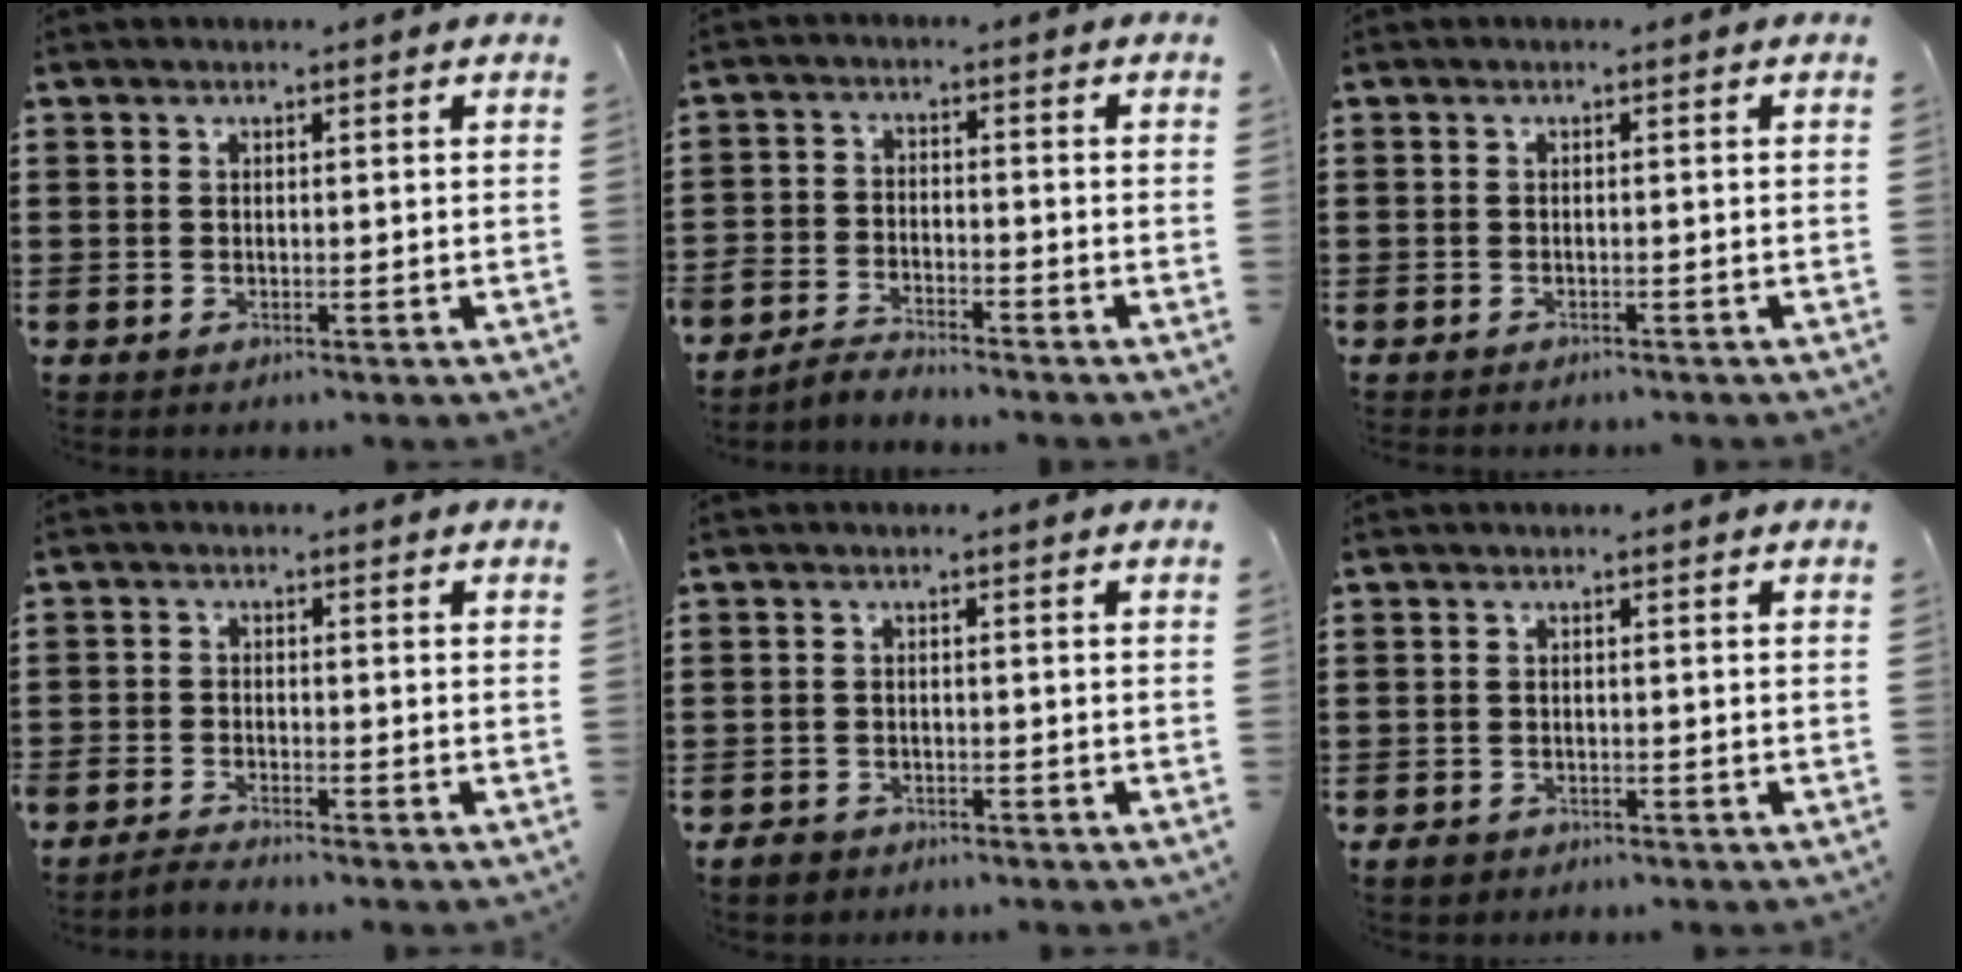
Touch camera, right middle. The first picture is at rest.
{"total": 3.5, "force": [-3.4, 0.6, -0.2], "torque": [-0.005, 0.005, -0.074]}
{"total": 0.6, "force": [-0.6, 0.1, 0.0], "torque": [-0.001, 0.001, -0.014]}
{"total": 2.3, "force": [-2.3, 0.0, 0.0], "torque": [-0.005, 0.002, -0.049]}
{"total": 1.7, "force": [-1.5, 0.8, 0.2], "torque": [-0.010, 0.003, -0.033]}
{"total": 1.1, "force": [-0.9, 0.6, 0.2], "torque": [-0.007, 0.001, -0.021]}